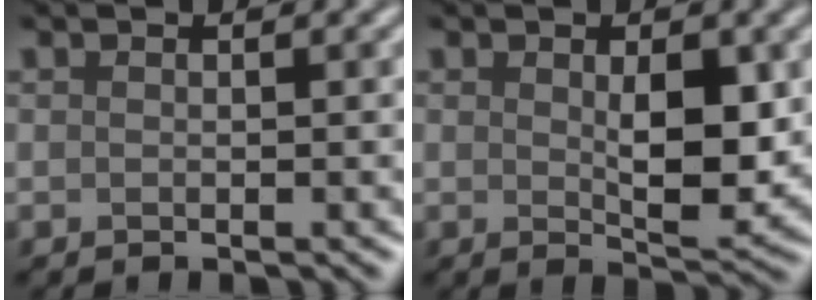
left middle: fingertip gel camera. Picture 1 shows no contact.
{"total": 4.1, "force": [0.4, 1.8, 3.7], "torque": [-0.063, -0.008, 0.014]}